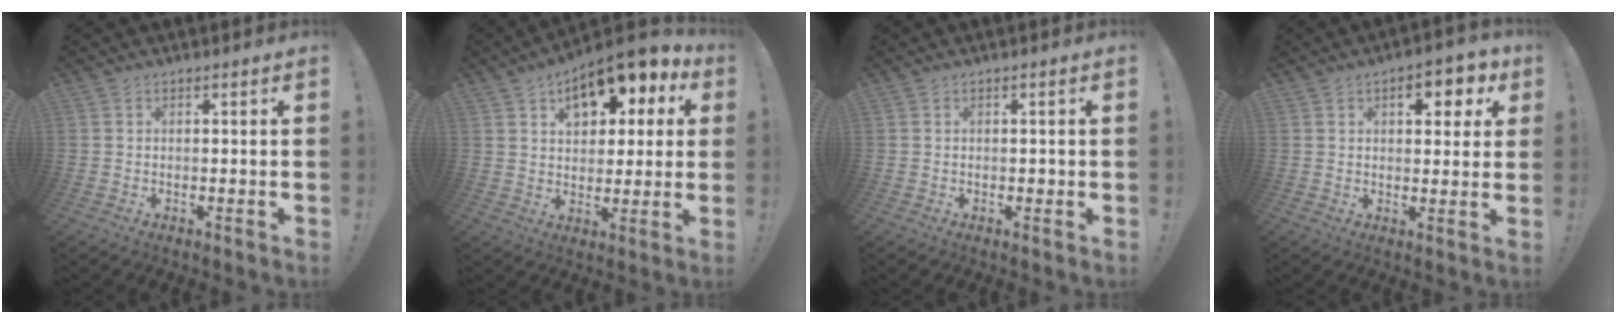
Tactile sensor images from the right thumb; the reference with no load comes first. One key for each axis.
{"total": 13.3, "fx": 7.0, "fy": 7.9, "fz": 8.0, "tx": -0.109, "ty": -0.034, "tz": 0.126}
{"total": 0.9, "fx": -0.3, "fy": 0.8, "fz": 0.3, "tx": -0.003, "ty": 0.003, "tz": -0.004}
{"total": 7.6, "fx": 3.0, "fy": 4.1, "fz": 5.6, "tx": -0.051, "ty": -0.009, "tz": 0.043}